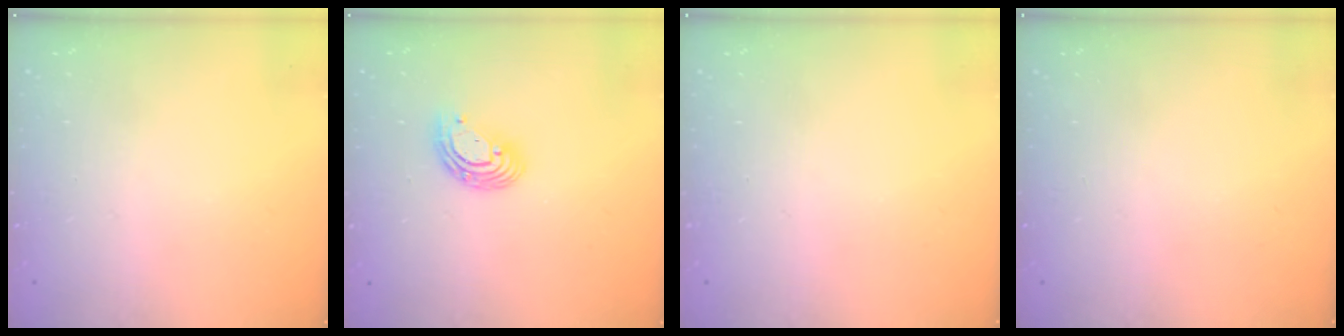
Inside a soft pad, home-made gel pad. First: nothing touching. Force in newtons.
{"total": 9.2, "press": 9.1, "slide": 1.6}
{"total": 0.0}
{"total": 0.0}